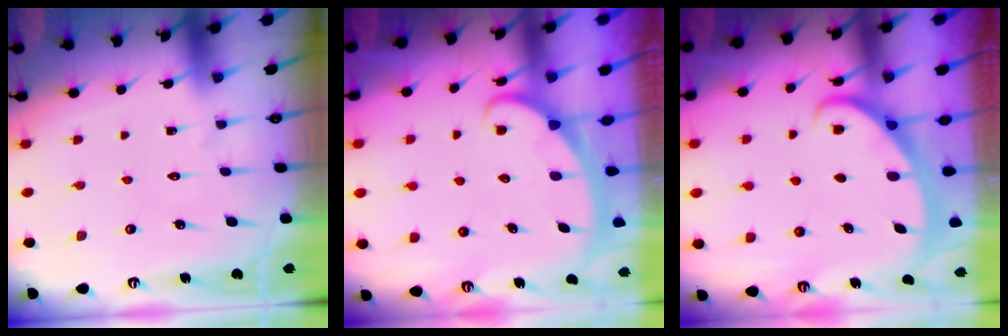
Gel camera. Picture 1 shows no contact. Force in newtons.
{"total": 2.5, "press": 2.4, "slide": 0.3}
{"total": 2.6, "press": 2.5, "slide": 0.4}